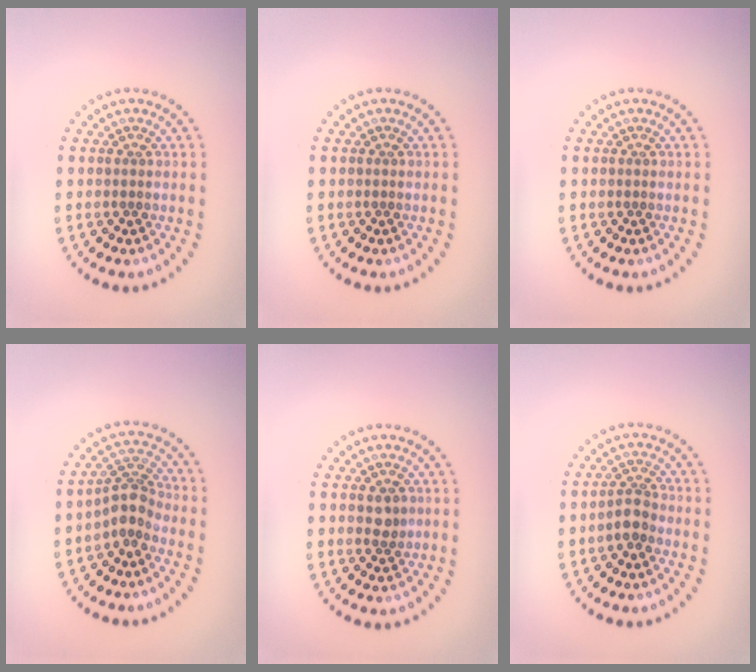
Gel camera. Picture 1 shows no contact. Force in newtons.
{"total": 0.0}
{"total": 0.0}
{"total": 2.9, "press": 2.2, "slide": 1.9}
{"total": 1.5, "press": 1.5, "slide": 0.4}
{"total": 2.1, "press": 1.6, "slide": 1.2}